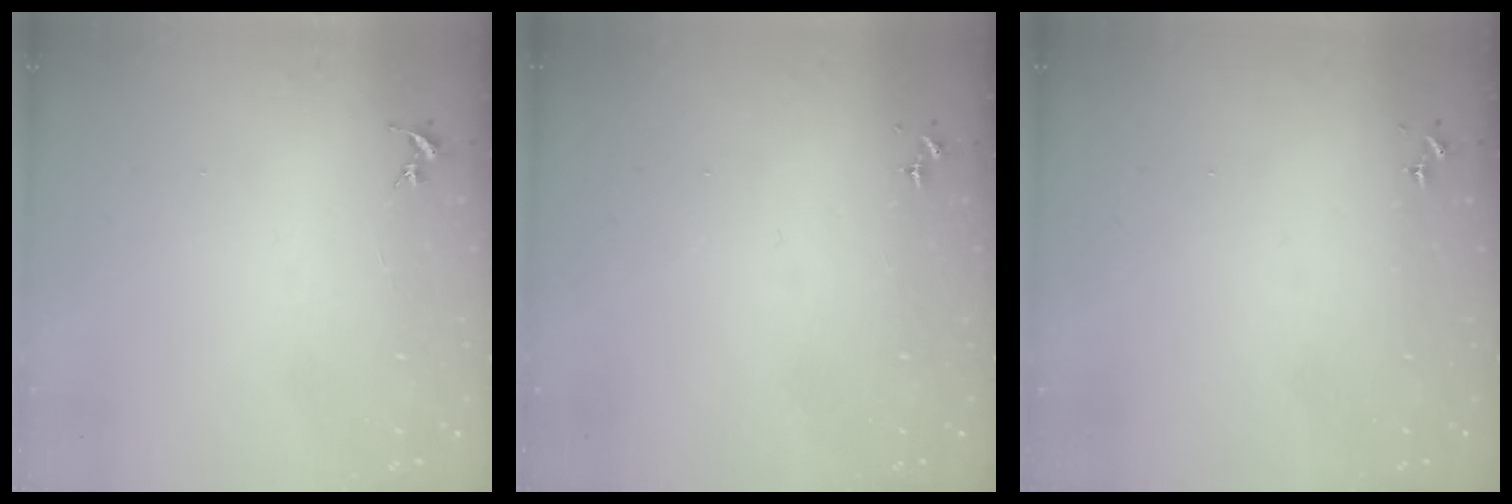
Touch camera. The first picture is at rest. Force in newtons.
{"total": 0.0}
{"total": 0.0}